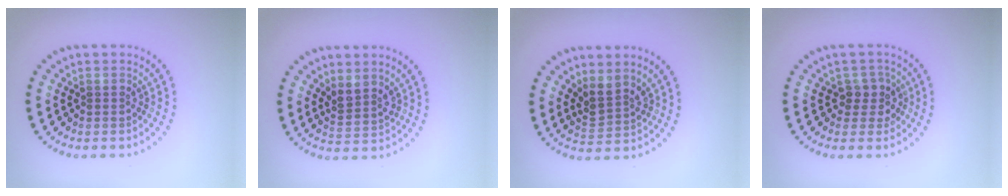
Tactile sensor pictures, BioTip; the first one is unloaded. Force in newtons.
{"total": 2.1, "press": 1.6, "slide": 1.2}
{"total": 2.5, "press": 1.9, "slide": 1.6}
{"total": 2.0, "press": 1.7, "slide": 1.1}